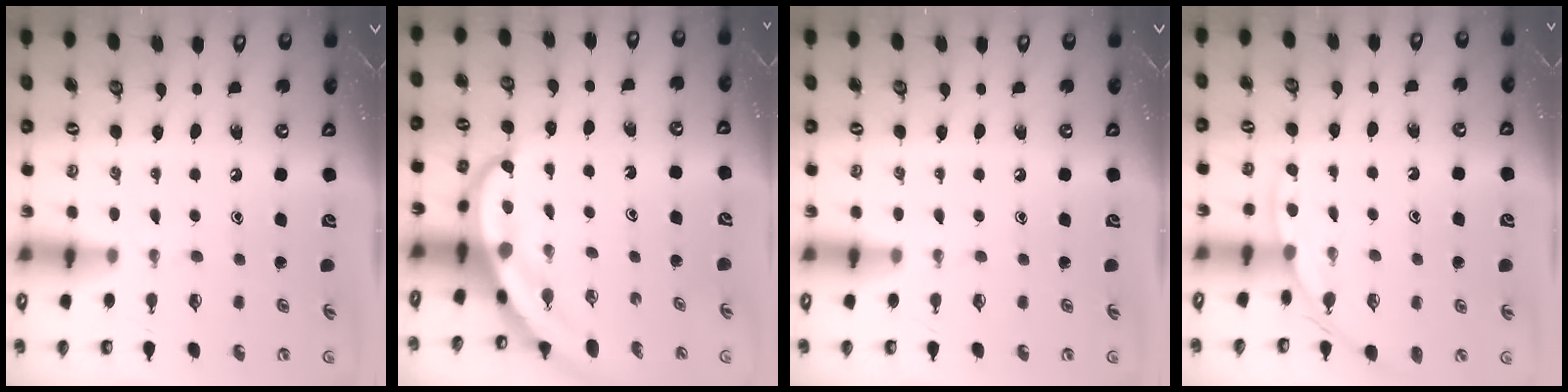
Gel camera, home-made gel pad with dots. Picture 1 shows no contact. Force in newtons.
{"total": 5.2, "press": 5.1, "slide": 0.8}
{"total": 0.0}
{"total": 2.9, "press": 2.9, "slide": 0.4}